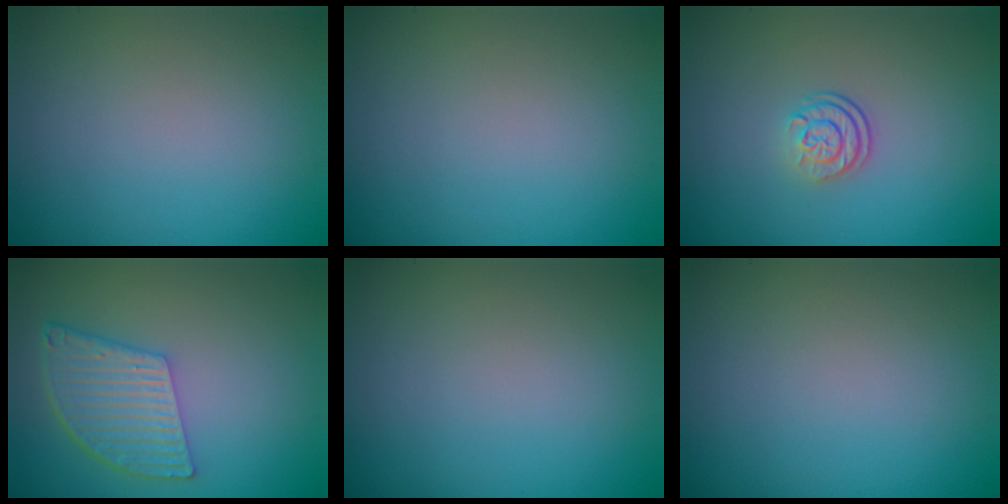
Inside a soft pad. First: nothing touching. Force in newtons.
{"total": 0.0}
{"total": 2.3, "press": 1.7, "slide": 1.7}
{"total": 5.3, "press": 3.9, "slide": 3.7}
{"total": 0.0}
{"total": 0.0}